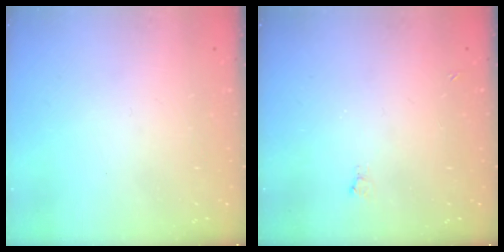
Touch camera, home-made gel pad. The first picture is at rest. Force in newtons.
{"total": 2.4, "press": 2.4, "slide": 0.5}